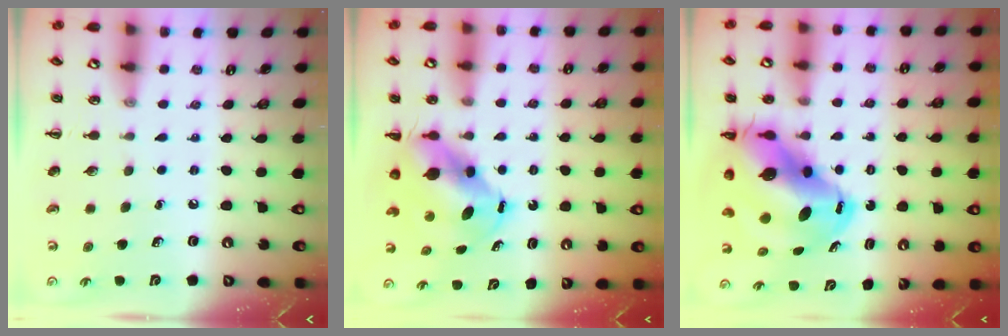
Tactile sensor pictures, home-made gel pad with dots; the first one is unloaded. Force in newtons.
{"total": 6.8, "press": 6.6, "slide": 1.5}
{"total": 16.1, "press": 15.4, "slide": 4.6}